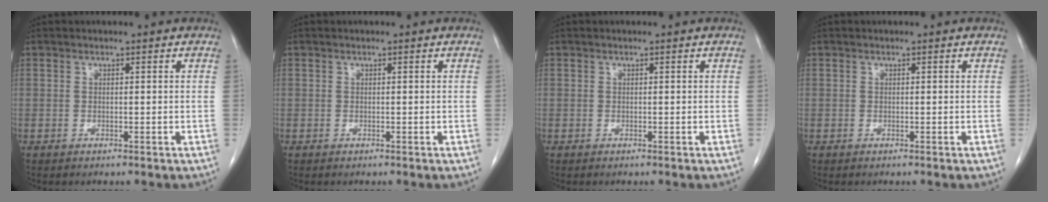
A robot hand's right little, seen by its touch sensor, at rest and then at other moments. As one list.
[{"total": 0.0}, {"total": 0.0}, {"total": 0.0}]